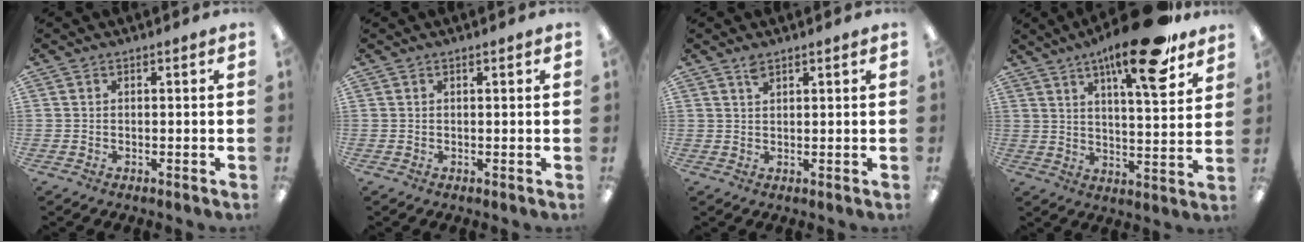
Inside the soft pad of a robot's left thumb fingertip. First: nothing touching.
{"total": 1.1, "force": [0.6, 0.3, 0.9], "torque": [-0.011, -0.001, 0.007]}
{"total": 2.2, "force": [1.7, 0.8, 1.1], "torque": [-0.017, -0.002, 0.029]}
{"total": 17.1, "force": [11.3, 3.9, 12.2], "torque": [-0.187, -0.058, 0.175]}